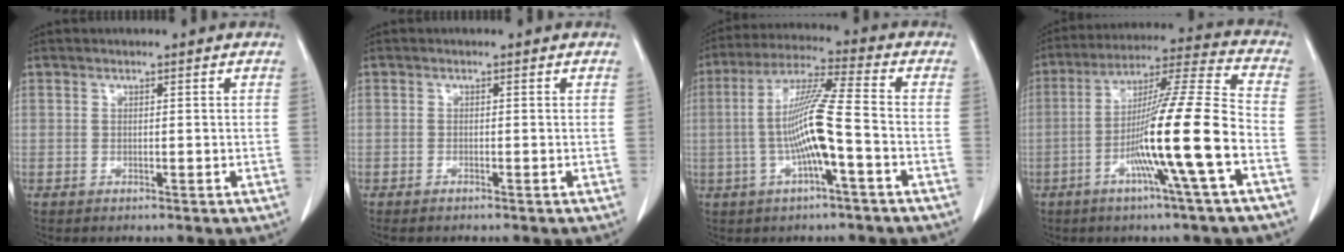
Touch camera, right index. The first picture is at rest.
{"total": 0.9, "force": [-0.8, 0.1, 0.4], "torque": [-0.011, -0.001, -0.012]}
{"total": 11.0, "force": [-2.1, 0.0, 10.8], "torque": [-0.210, 0.011, -0.045]}
{"total": 16.0, "force": [-5.0, -1.6, 15.1], "torque": [-0.263, -0.001, -0.096]}